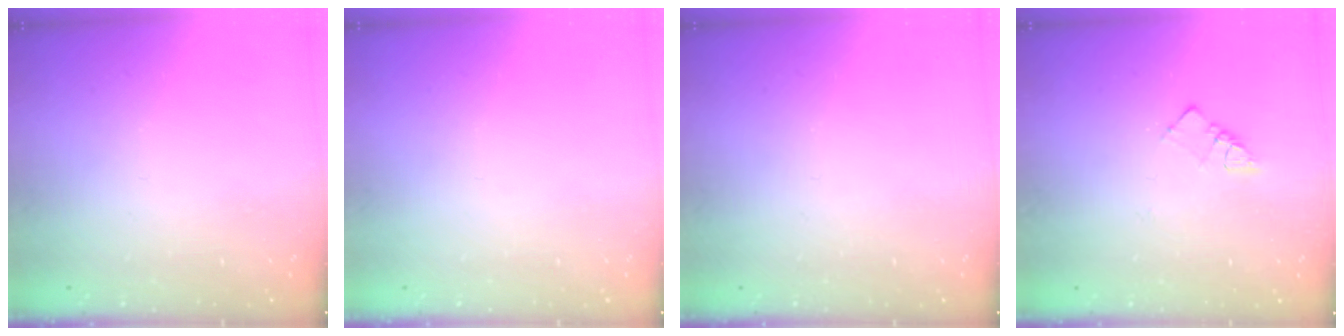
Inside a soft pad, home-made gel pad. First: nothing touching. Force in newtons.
{"total": 0.0}
{"total": 0.0}
{"total": 3.6, "press": 3.6, "slide": 0.3}